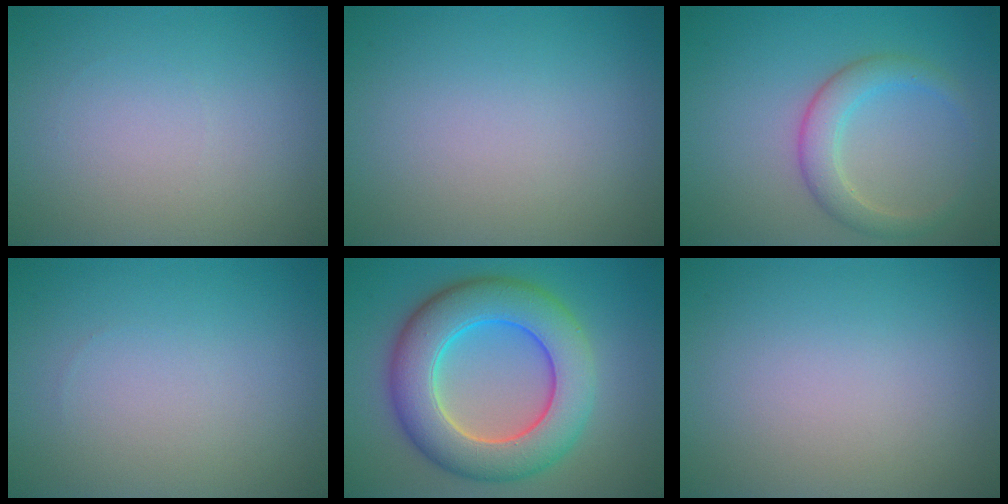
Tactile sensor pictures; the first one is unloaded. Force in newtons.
{"total": 0.0}
{"total": 3.1, "press": 3.1, "slide": 0.3}
{"total": 0.0}
{"total": 9.7, "press": 9.7, "slide": 0.1}
{"total": 0.0}